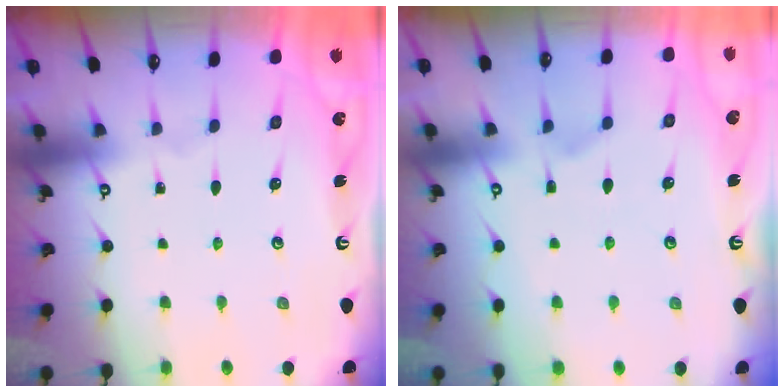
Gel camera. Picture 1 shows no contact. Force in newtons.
{"total": 2.4, "press": 2.1, "slide": 1.2}